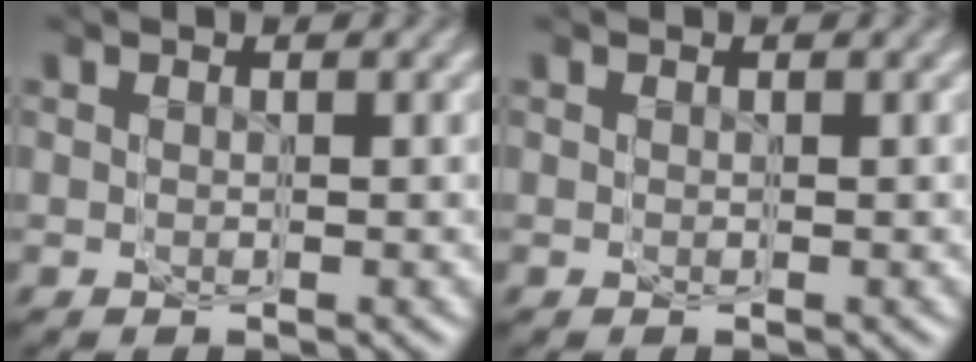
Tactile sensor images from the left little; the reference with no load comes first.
{"total": 0.0}